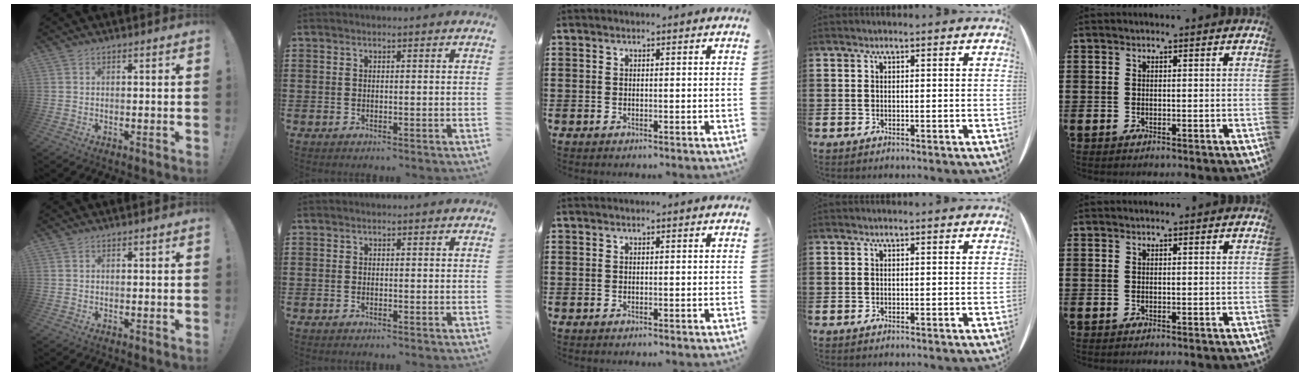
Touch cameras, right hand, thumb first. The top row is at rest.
{}